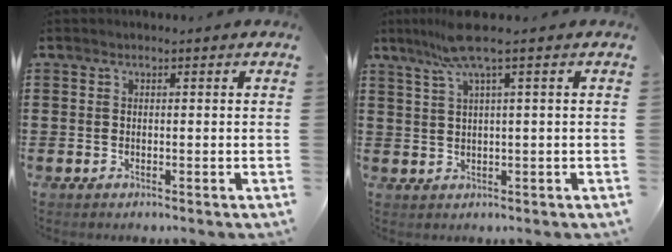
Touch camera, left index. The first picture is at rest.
{"total": 5.4, "force": [2.6, -0.4, 4.7], "torque": [-0.110, -0.004, 0.041]}